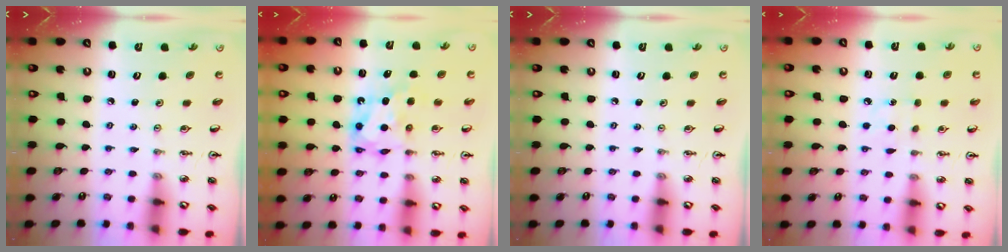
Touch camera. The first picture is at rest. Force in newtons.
{"total": 7.2, "press": 7.1, "slide": 0.6}
{"total": 0.0}
{"total": 5.7, "press": 5.7, "slide": 0.6}